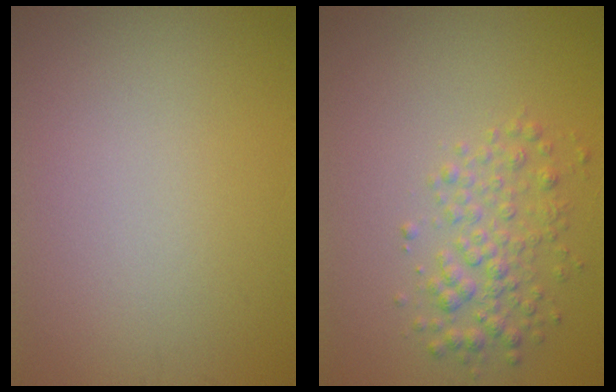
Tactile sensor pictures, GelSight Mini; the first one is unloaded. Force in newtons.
{"total": 3.0, "press": 3.0, "slide": 0.0}